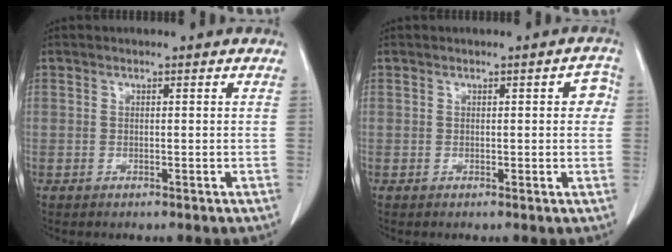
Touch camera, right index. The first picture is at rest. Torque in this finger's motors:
{"motor_torque": [0.07, -0.03, 0.03, 0.00]}